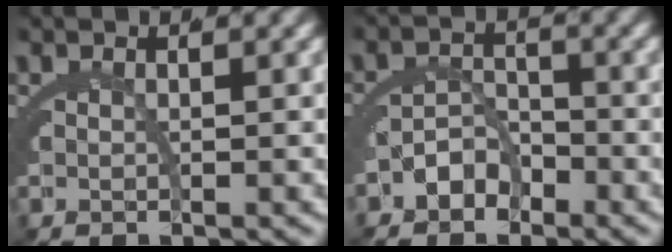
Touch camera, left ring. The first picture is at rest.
{"total": 2.9, "force": [-2.1, 1.6, 1.3], "torque": [-0.014, -0.006, -0.039]}